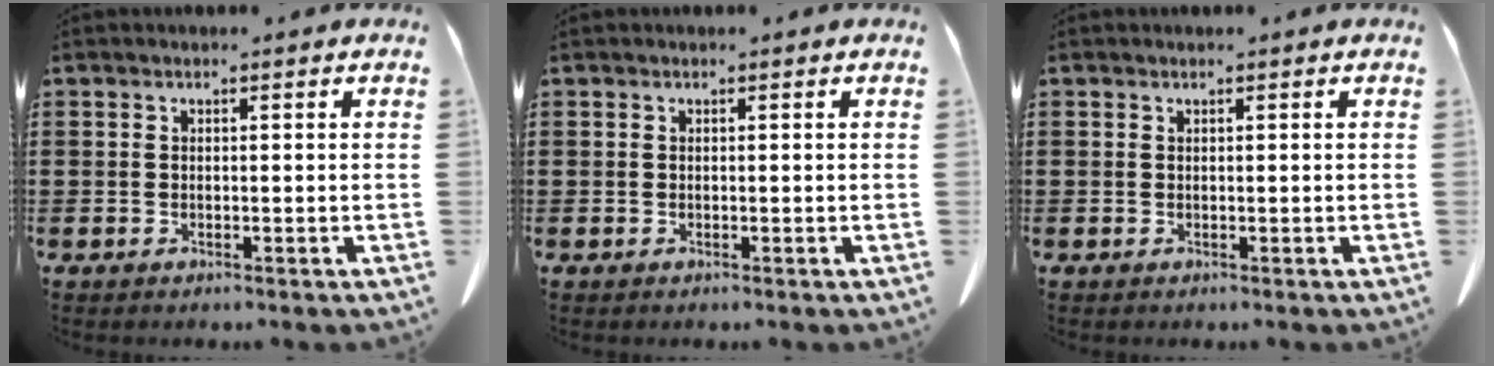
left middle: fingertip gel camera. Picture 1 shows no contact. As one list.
[{"total": 0.0}, {"total": 0.0}]